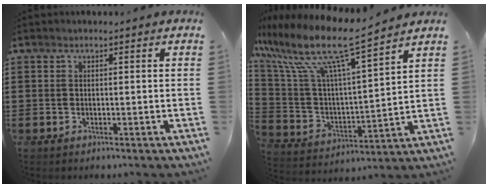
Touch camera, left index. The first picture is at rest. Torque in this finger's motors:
{"motor_torque": [2.14, 0.00, 0.38, 0.21]}